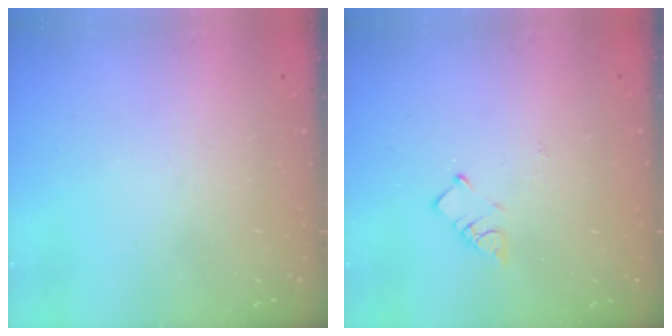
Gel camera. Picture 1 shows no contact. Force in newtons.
{"total": 3.4, "press": 3.3, "slide": 0.5}